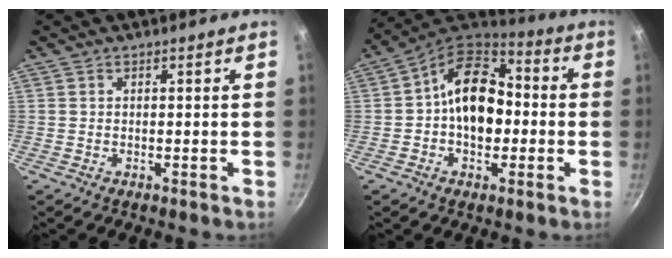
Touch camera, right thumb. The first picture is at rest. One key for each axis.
{"total": 14.7, "fx": -0.5, "fy": 10.2, "fz": 10.6, "tx": -0.124, "ty": 0.039, "tz": -0.030}